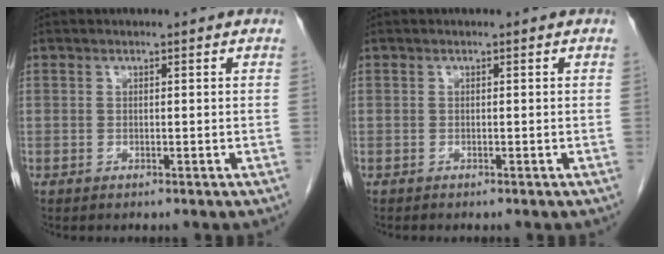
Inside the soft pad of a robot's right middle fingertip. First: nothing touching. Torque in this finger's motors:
{"motor_torque": [-0.27, -0.05, -0.20, -0.04]}